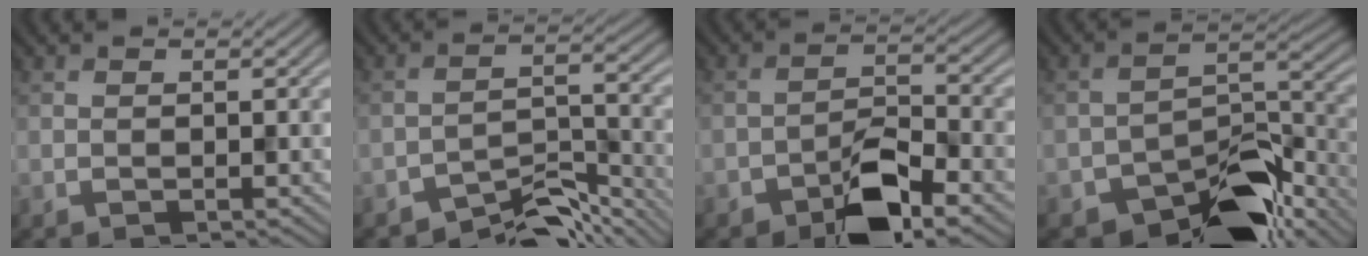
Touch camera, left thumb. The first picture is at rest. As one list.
[{"total": 7.1, "force": [-6.1, 2.2, 2.8], "torque": [-0.039, 0.004, -0.107]}, {"total": 7.7, "force": [-4.6, 3.1, 5.3], "torque": [-0.082, 0.010, -0.088]}, {"total": 11.5, "force": [-8.3, 5.3, 6.0], "torque": [-0.075, -0.010, -0.146]}]